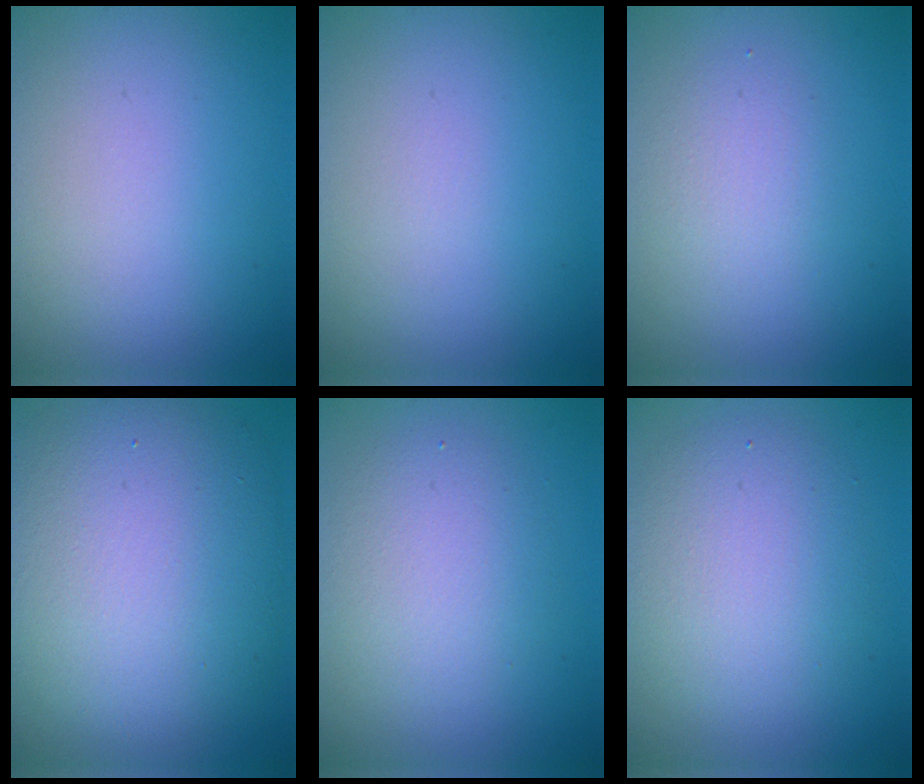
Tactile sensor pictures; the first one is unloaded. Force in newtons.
{"total": 0.0}
{"total": 1.8, "press": 1.8, "slide": 0.1}
{"total": 12.2, "press": 12.2, "slide": 0.8}
{"total": 3.6, "press": 3.6, "slide": 0.3}
{"total": 4.9, "press": 4.9, "slide": 0.2}